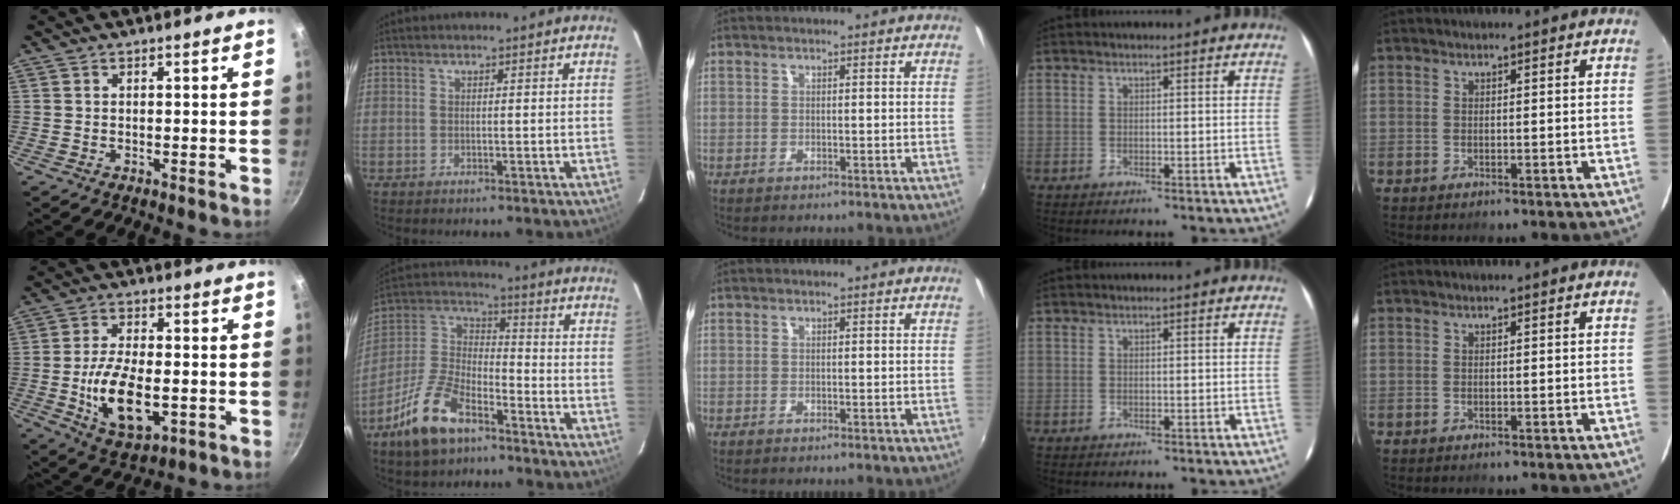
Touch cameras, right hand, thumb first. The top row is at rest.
{"thumb": {"total": 13.4, "force": [-2.7, 6.6, 11.4], "torque": [-0.203, 0.006, -0.041]}, "index": {"total": 14.4, "force": [-8.9, 6.9, 9.0], "torque": [-0.195, 0.013, -0.168]}}